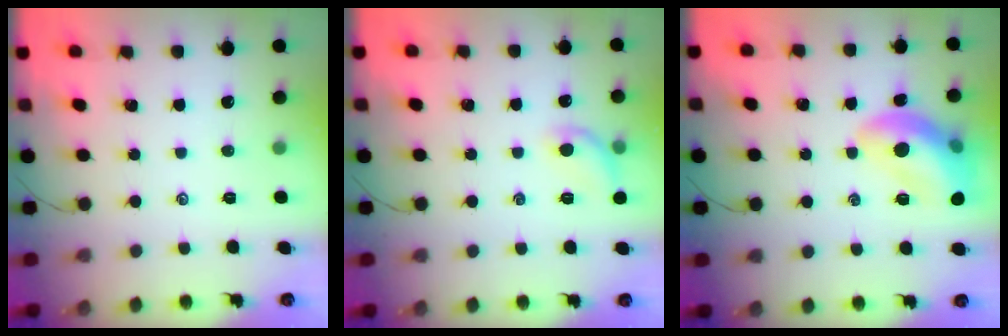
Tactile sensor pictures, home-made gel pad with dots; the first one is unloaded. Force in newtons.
{"total": 8.1, "press": 8.0, "slide": 1.4}
{"total": 15.8, "press": 15.6, "slide": 2.2}